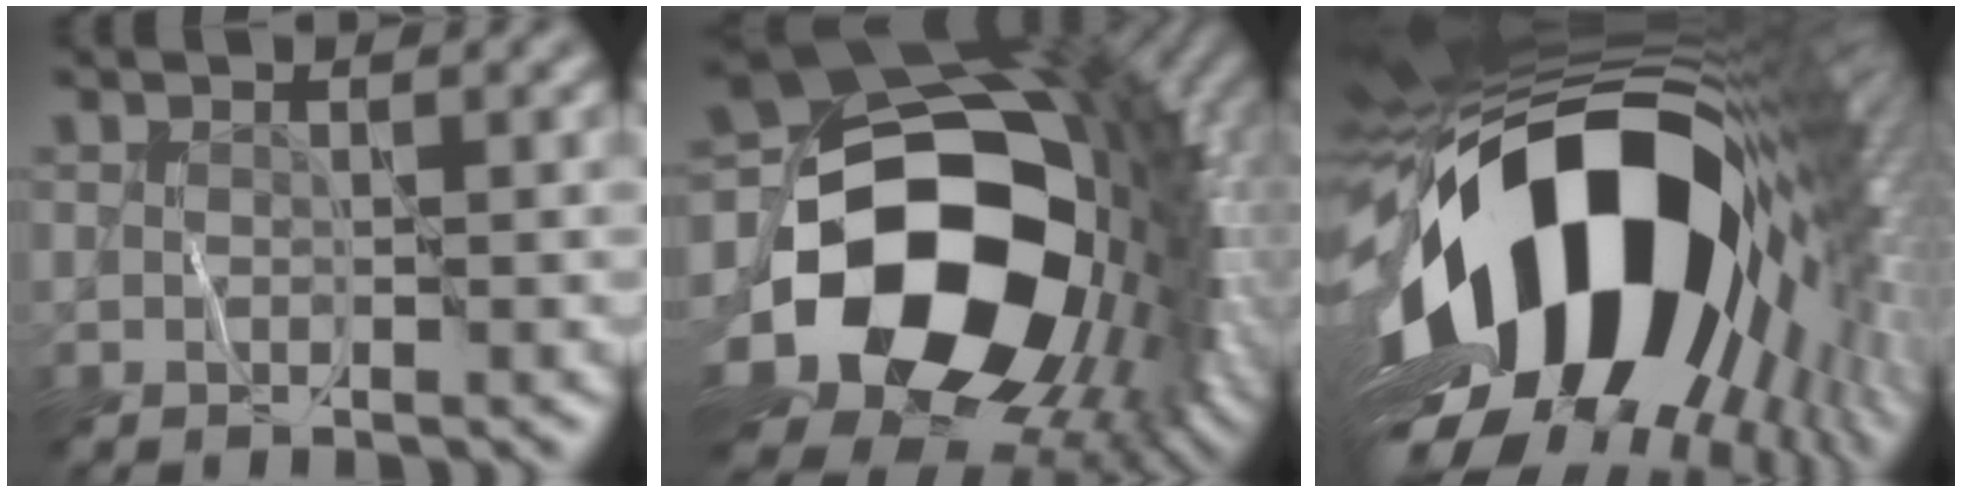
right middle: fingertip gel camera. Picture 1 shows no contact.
{"total": 21.2, "force": [-5.2, 14.6, 14.4], "torque": [-0.268, -0.034, -0.069]}
{"total": 20.7, "force": [-1.5, 12.3, 16.7], "torque": [-0.285, -0.016, -0.037]}